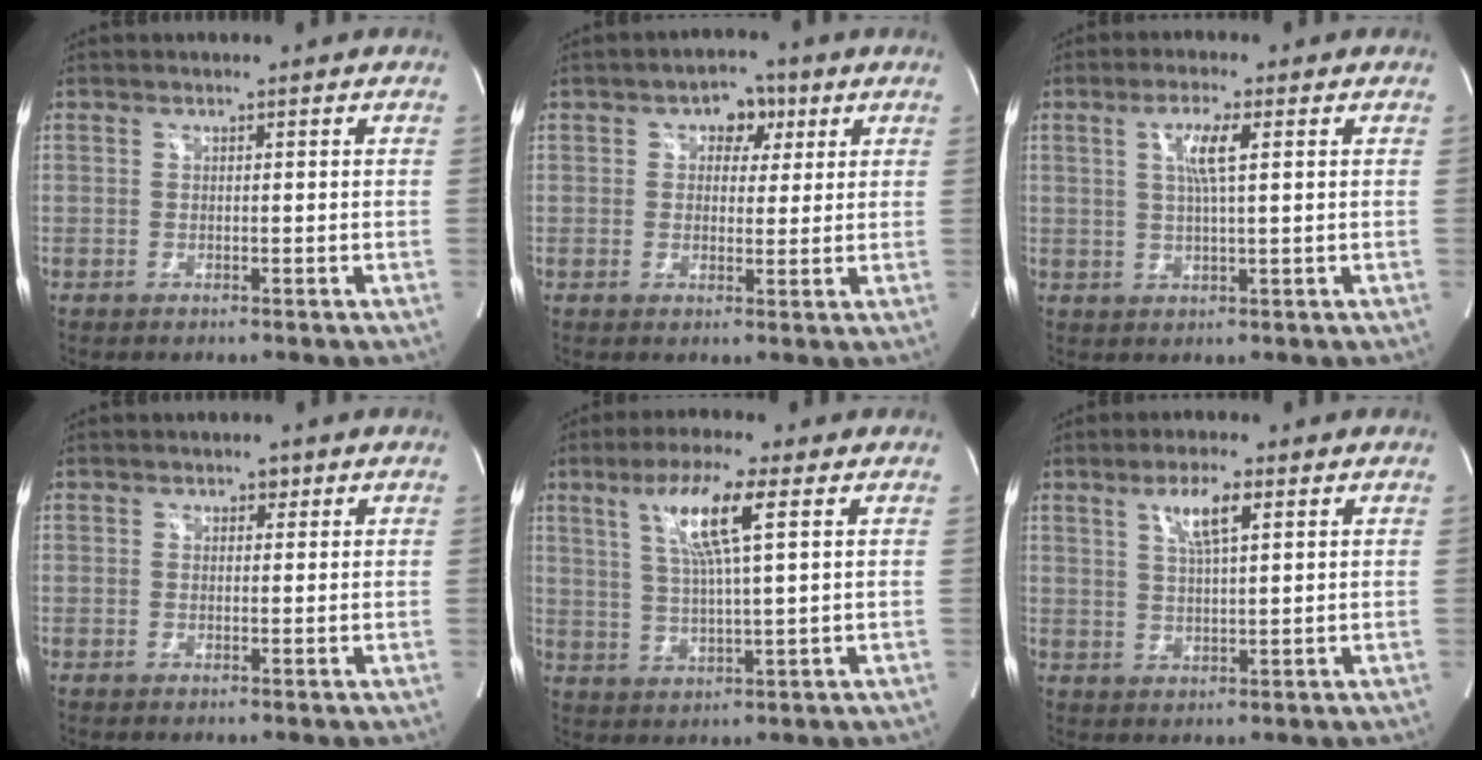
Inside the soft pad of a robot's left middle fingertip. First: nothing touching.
{"total": 4.6, "force": [1.9, 3.2, 2.9], "torque": [-0.036, 0.018, 0.026]}
{"total": 4.8, "force": [1.4, 0.1, 4.6], "torque": [-0.087, 0.001, 0.027]}
{"total": 1.2, "force": [0.6, 0.9, 0.5], "torque": [-0.003, 0.003, 0.007]}
{"total": 9.4, "force": [3.8, 0.3, 8.6], "torque": [-0.165, 0.008, 0.072]}
{"total": 5.5, "force": [2.7, 0.8, 4.7], "torque": [-0.088, 0.003, 0.049]}